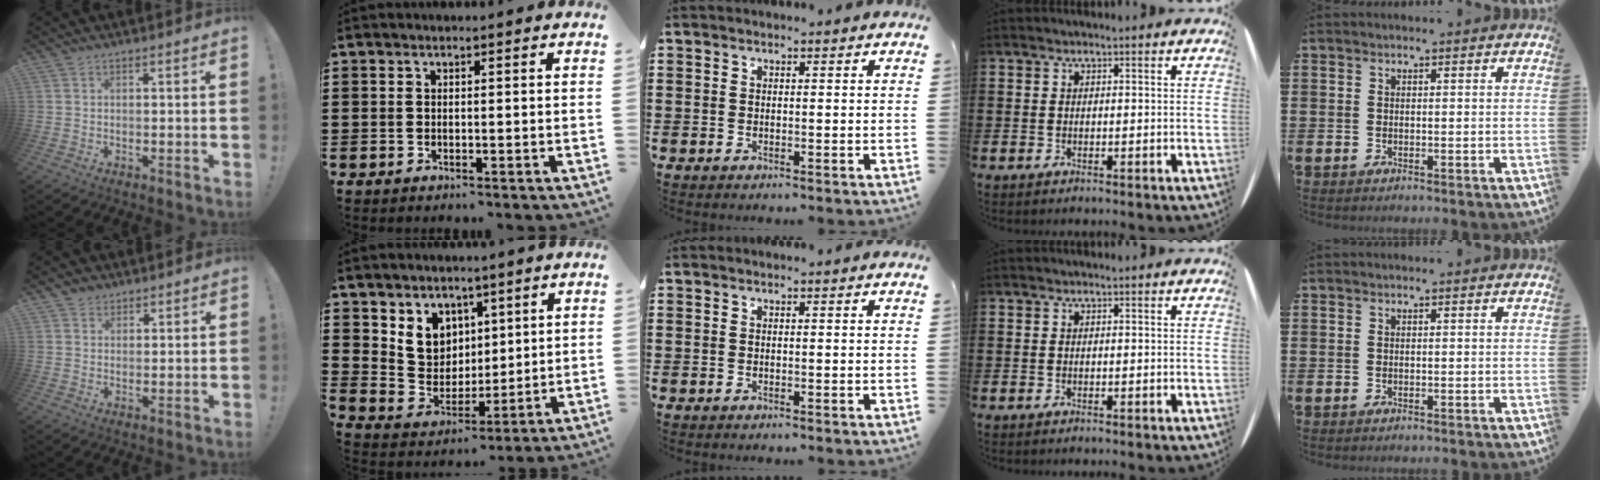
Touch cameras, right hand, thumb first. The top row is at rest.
{"thumb": {"total": 2.9, "force": [2.0, 2.0, 0.2], "torque": [-0.001, -0.007, 0.037]}, "index": {"total": 6.8, "force": [3.5, 5.8, 1.3], "torque": [-0.054, -0.010, 0.068]}}